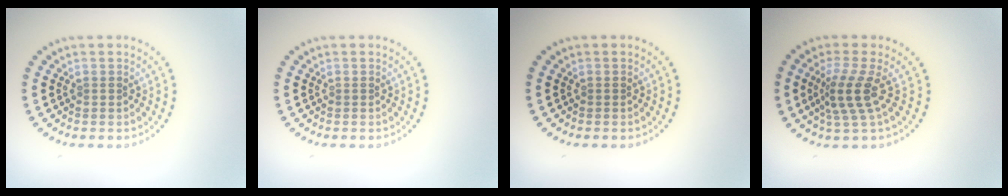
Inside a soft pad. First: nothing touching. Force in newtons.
{"total": 0.0}
{"total": 0.0}
{"total": 3.3, "press": 2.4, "slide": 2.2}